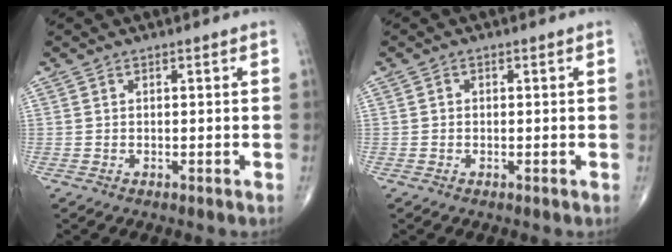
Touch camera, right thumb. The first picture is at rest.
{"total": 0.6, "force": [0.0, 0.6, 0.3], "torque": [0.000, 0.001, -0.002]}